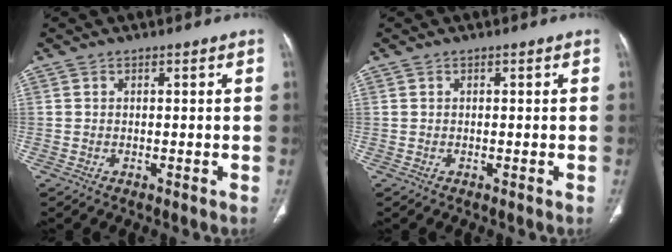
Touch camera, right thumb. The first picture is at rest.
{"total": 0.0}